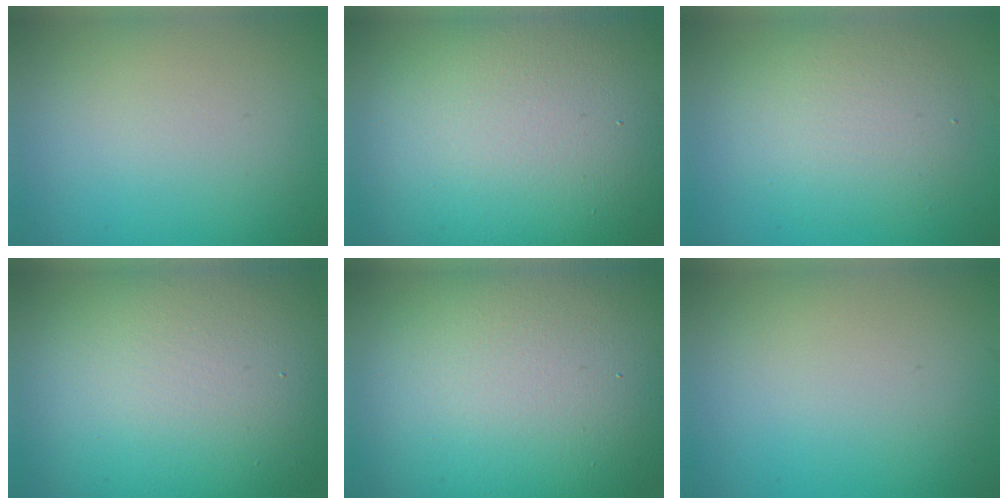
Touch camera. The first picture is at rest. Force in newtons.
{"total": 23.3, "press": 23.3, "slide": 1.2}
{"total": 4.2, "press": 4.2, "slide": 0.0}
{"total": 17.7, "press": 17.7, "slide": 1.2}
{"total": 22.9, "press": 22.9, "slide": 1.8}
{"total": 0.0}